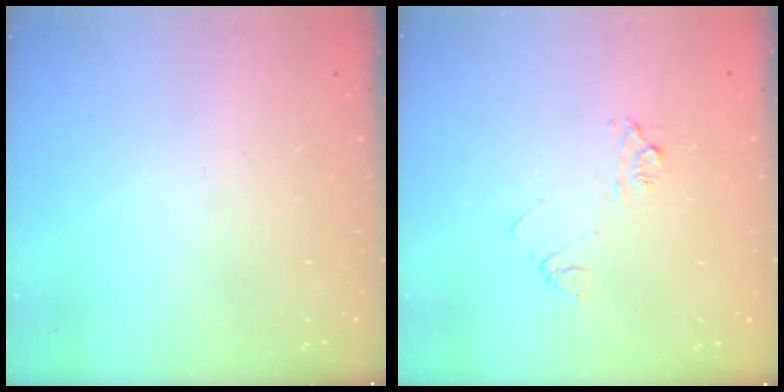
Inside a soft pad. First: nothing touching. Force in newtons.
{"total": 4.5, "press": 4.5, "slide": 0.4}